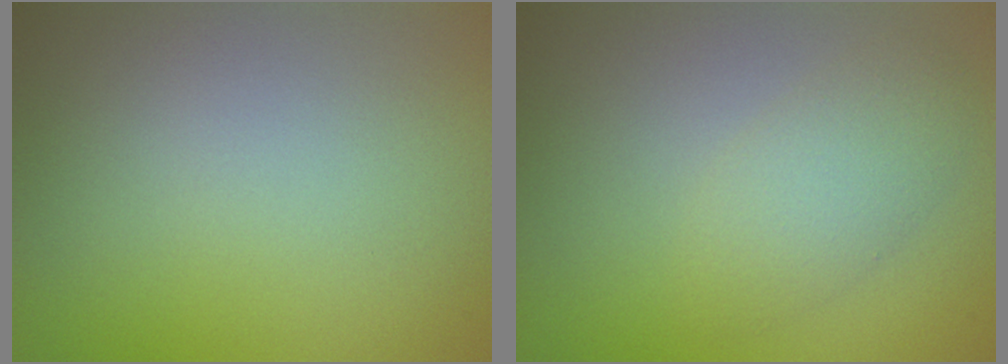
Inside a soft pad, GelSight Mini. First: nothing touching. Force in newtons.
{"total": 2.7, "press": 2.7, "slide": 0.1}